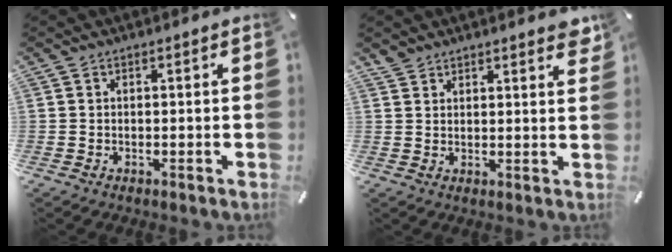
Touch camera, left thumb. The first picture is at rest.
{"total": 3.6, "force": [3.2, 1.1, 1.1], "torque": [-0.013, -0.016, 0.059]}